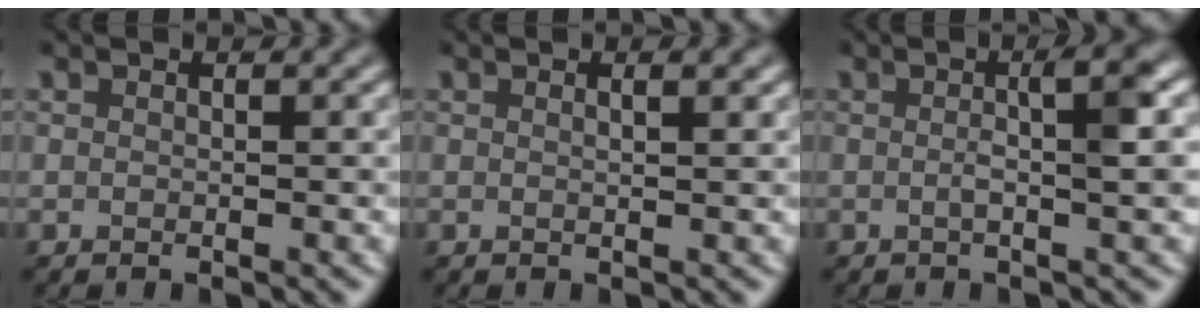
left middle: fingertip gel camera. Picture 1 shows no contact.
{"total": 1.5, "force": [0.8, 0.5, 1.2], "torque": [-0.011, -0.001, 0.001]}
{"total": 4.1, "force": [0.3, 0.8, 4.0], "torque": [-0.057, 0.009, -0.002]}